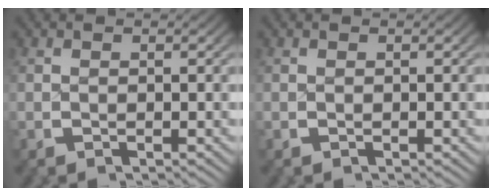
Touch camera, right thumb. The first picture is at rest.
{"total": 0.0}